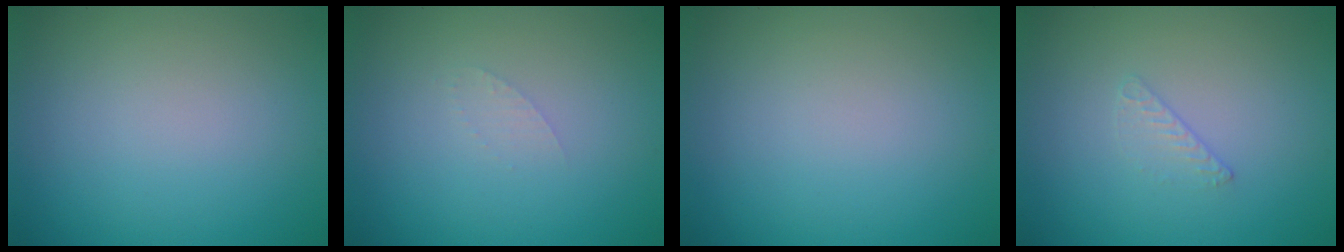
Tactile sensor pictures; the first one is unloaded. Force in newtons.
{"total": 0.7, "press": 0.7, "slide": 0.1}
{"total": 0.0}
{"total": 0.6, "press": 0.3, "slide": 0.5}